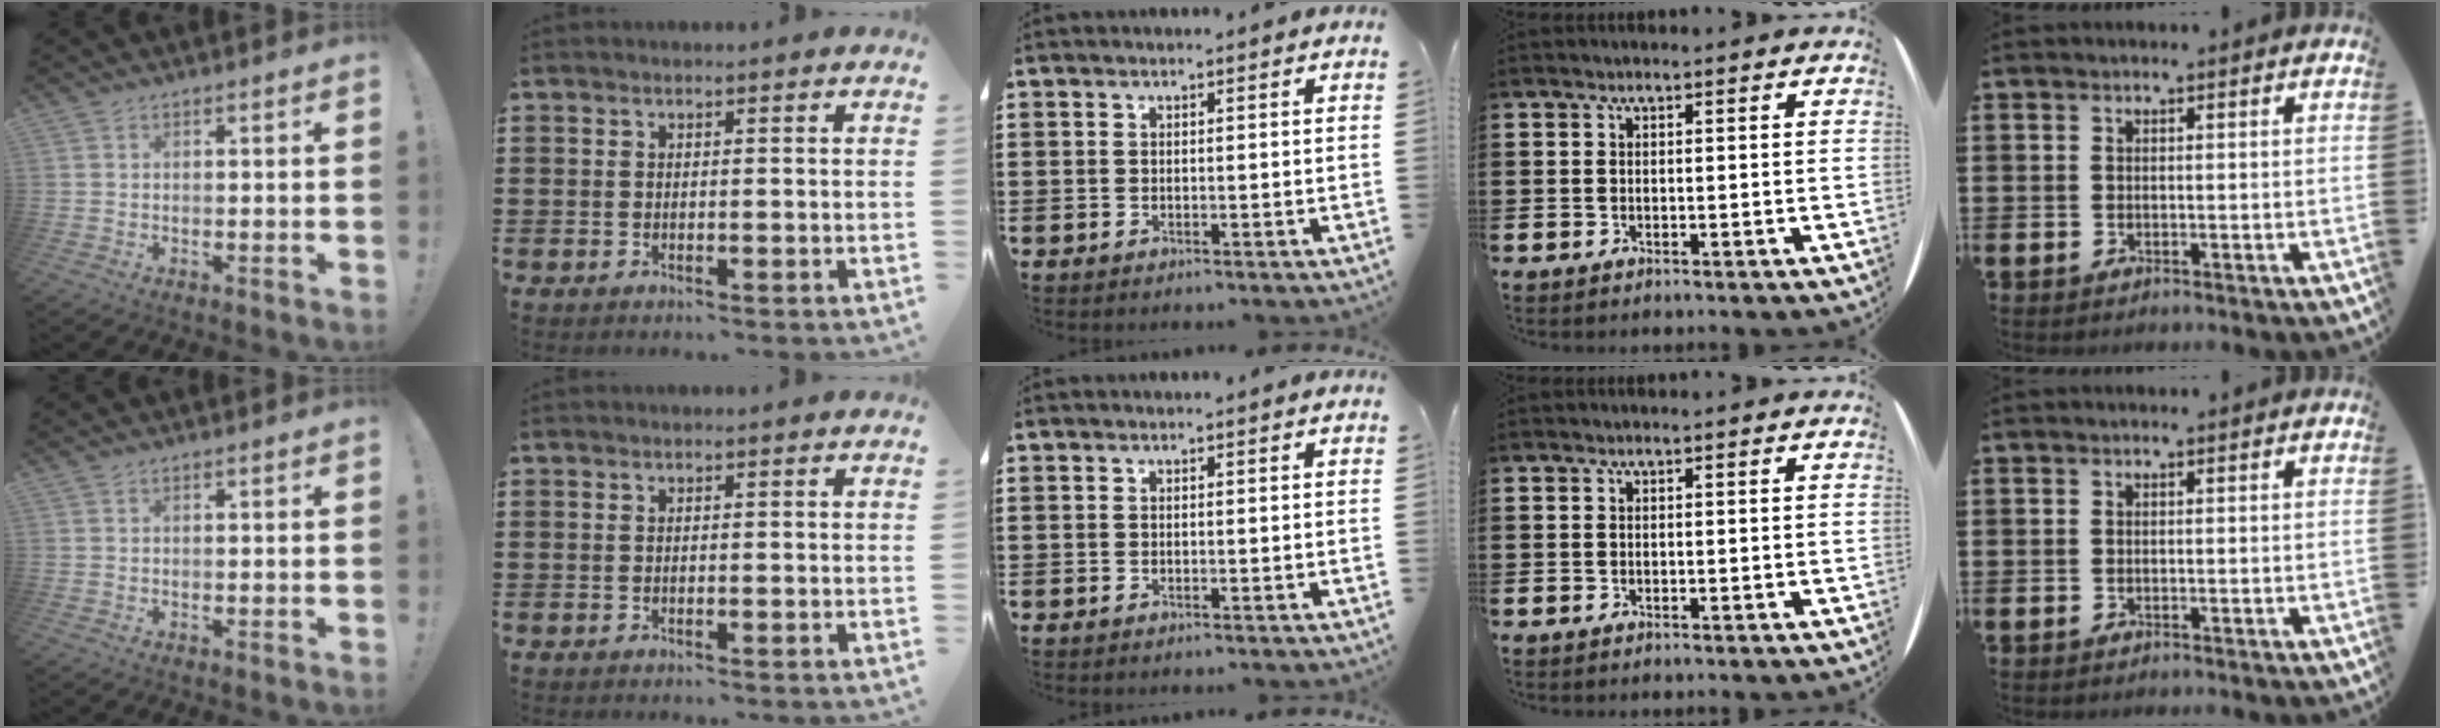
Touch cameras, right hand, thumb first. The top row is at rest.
{}